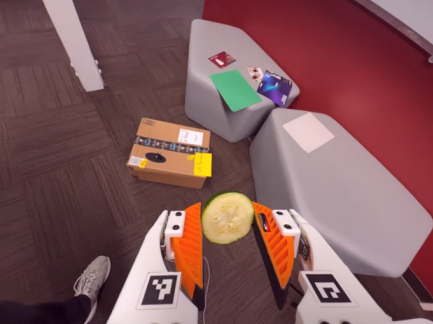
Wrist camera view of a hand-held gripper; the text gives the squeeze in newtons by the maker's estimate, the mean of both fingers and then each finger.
{"total": 6.9, "left": 7.1, "right": 6.6}